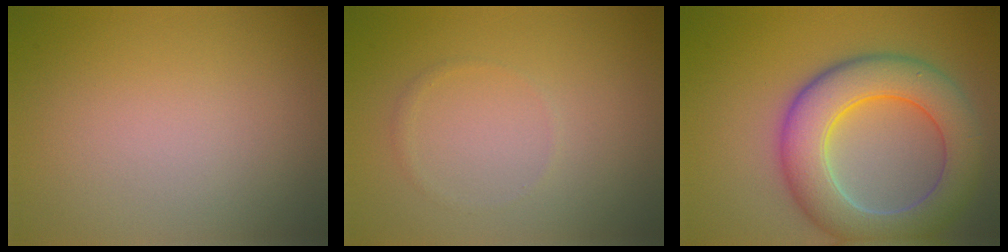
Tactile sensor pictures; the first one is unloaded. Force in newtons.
{"total": 0.6, "press": 0.6, "slide": 0.1}
{"total": 8.9, "press": 8.8, "slide": 0.7}